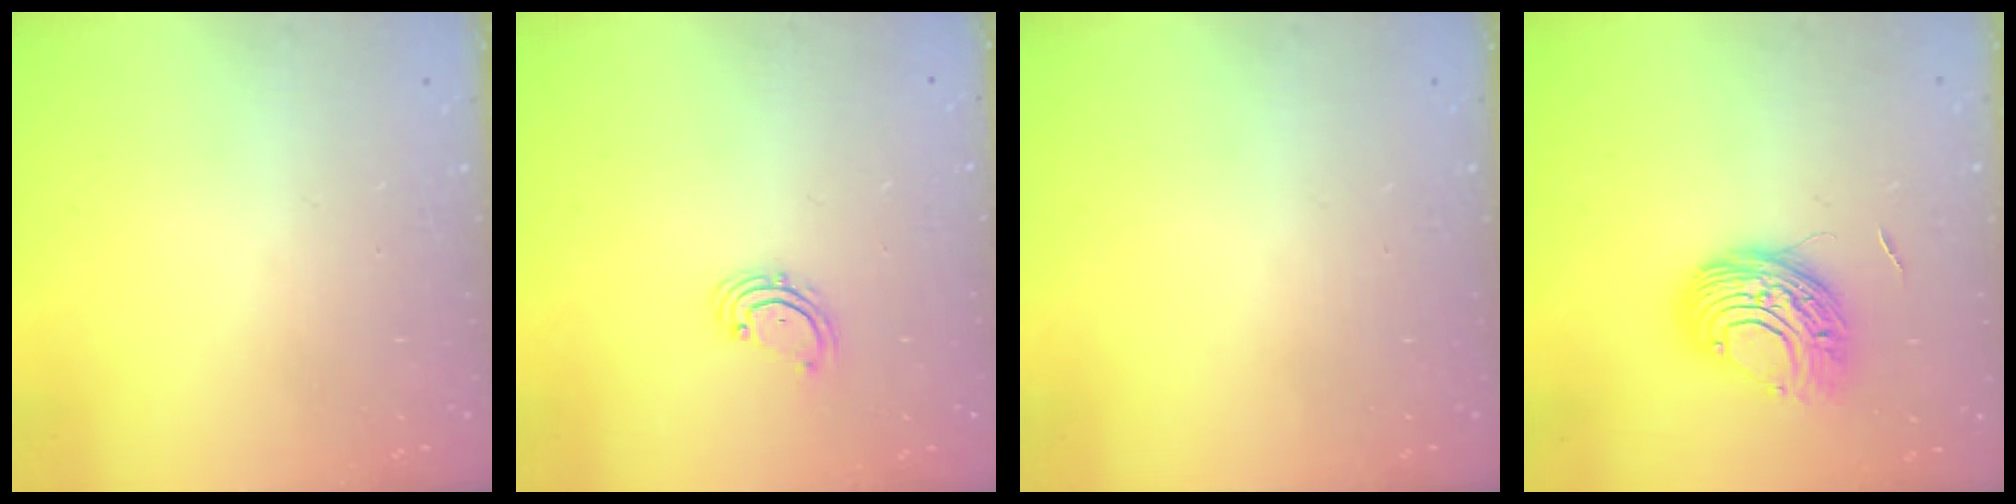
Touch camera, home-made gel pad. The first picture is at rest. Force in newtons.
{"total": 2.0, "press": 2.0, "slide": 0.4}
{"total": 0.0}
{"total": 9.4, "press": 9.4, "slide": 0.8}